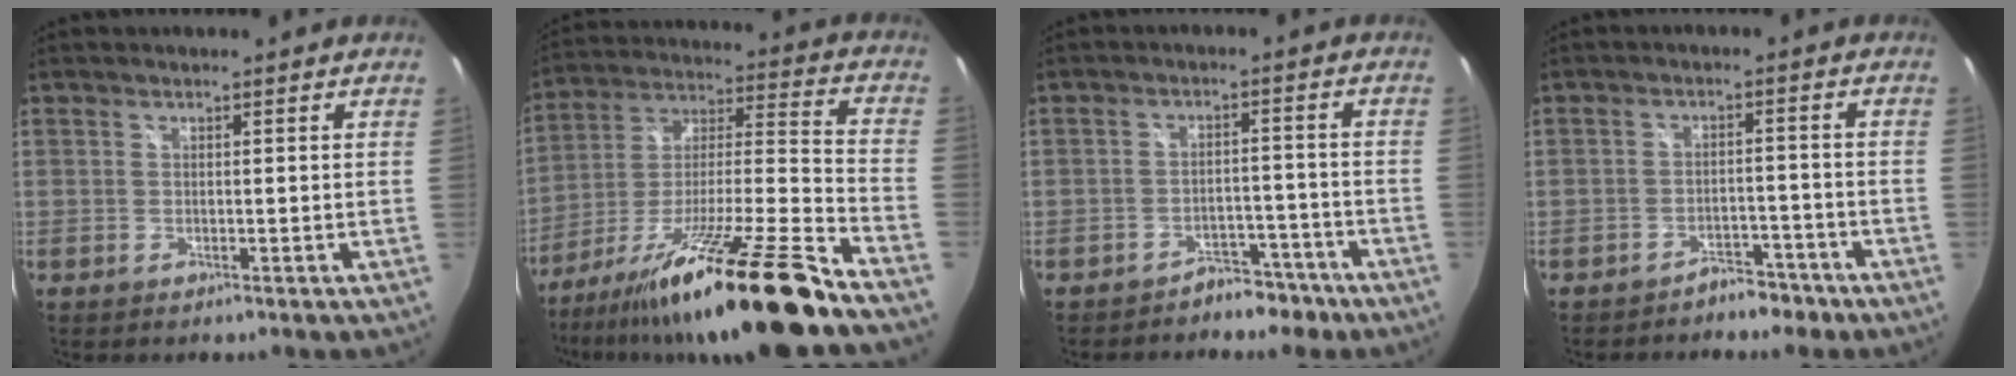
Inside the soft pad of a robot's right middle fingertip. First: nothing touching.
{"total": 23.2, "force": [-17.3, -0.7, 15.5], "torque": [-0.243, -0.022, -0.291]}
{"total": 5.7, "force": [-4.7, 3.1, 1.0], "torque": [-0.021, 0.024, -0.057]}
{"total": 4.6, "force": [-3.8, 2.4, 0.9], "torque": [-0.022, 0.017, -0.048]}